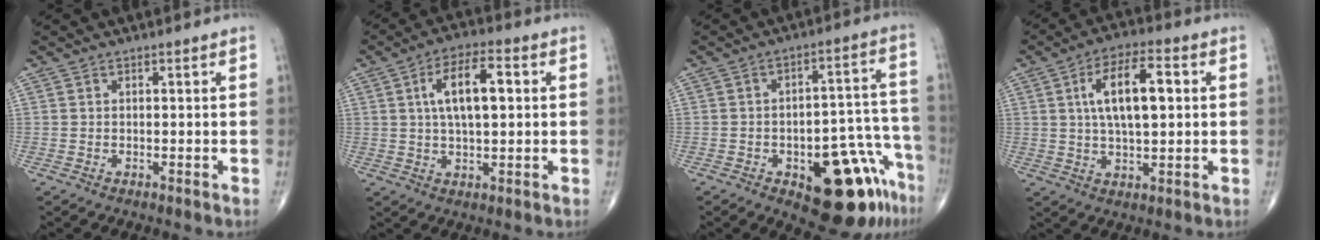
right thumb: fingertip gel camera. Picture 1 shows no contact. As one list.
[{"total": 10.2, "force": [2.0, 4.3, 9.1], "torque": [-0.149, 0.011, 0.030]}, {"total": 16.8, "force": [-8.7, 6.6, 12.8], "torque": [-0.105, 0.073, -0.107]}, {"total": 12.0, "force": [2.3, 5.0, 10.6], "torque": [-0.176, 0.009, 0.037]}]